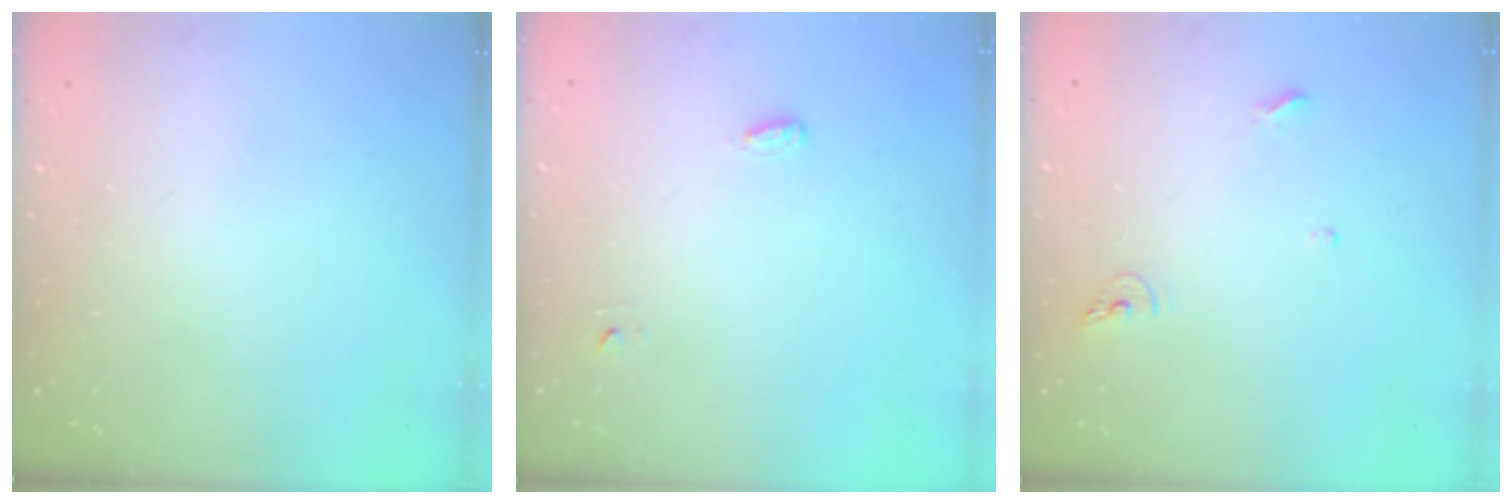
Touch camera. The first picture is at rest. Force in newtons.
{"total": 2.8, "press": 2.7, "slide": 0.6}
{"total": 6.8, "press": 6.6, "slide": 1.2}